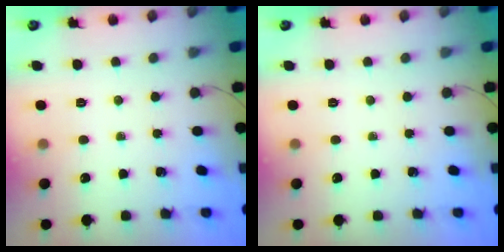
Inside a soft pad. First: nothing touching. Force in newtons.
{"total": 0.0}